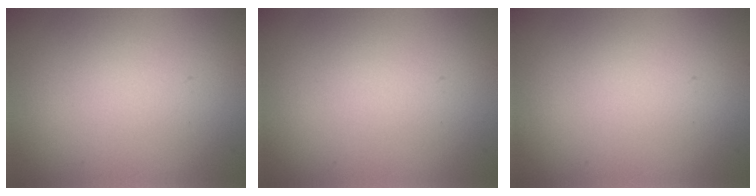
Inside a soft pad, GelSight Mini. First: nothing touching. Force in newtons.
{"total": 0.0}
{"total": 0.0}